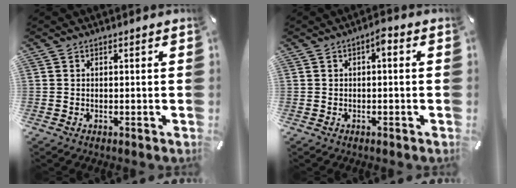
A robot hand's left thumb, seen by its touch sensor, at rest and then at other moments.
{"total": 2.5, "force": [-0.4, 1.0, 2.2], "torque": [-0.044, 0.013, -0.011]}